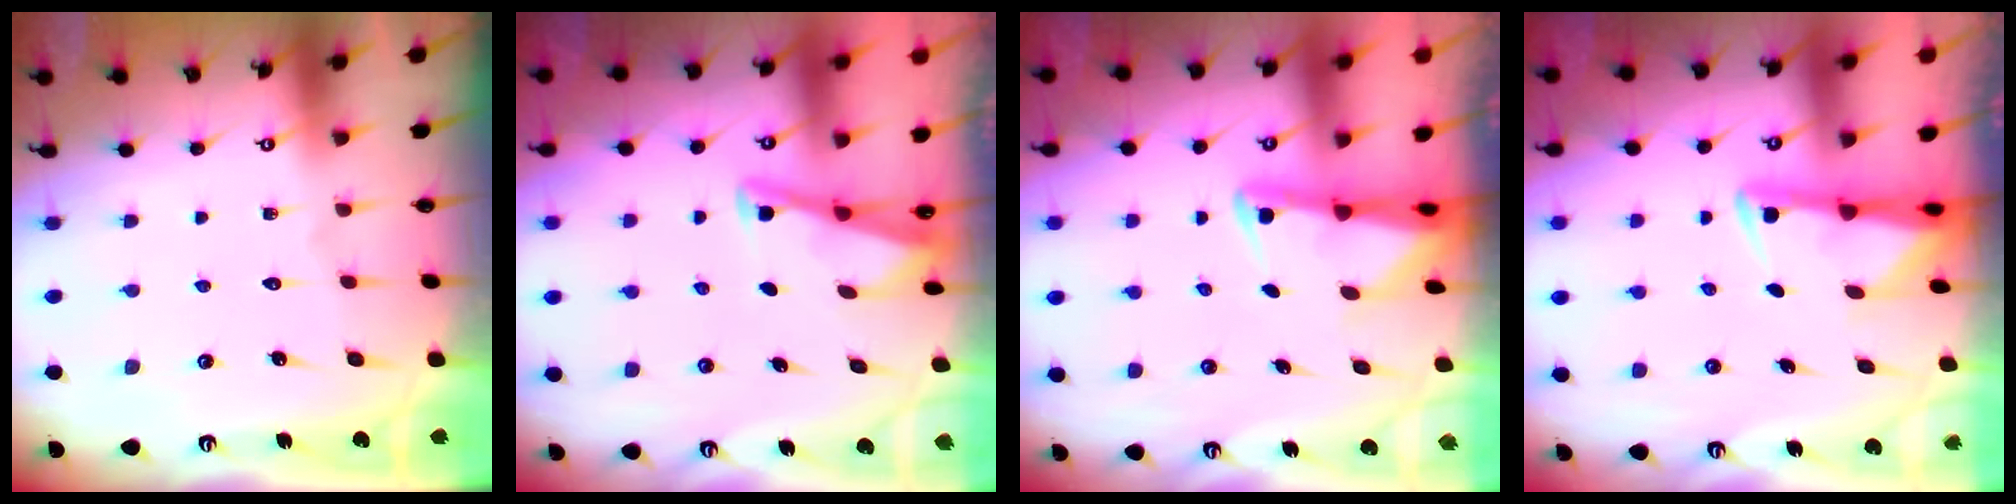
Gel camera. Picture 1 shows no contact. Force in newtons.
{"total": 3.0, "press": 3.0, "slide": 0.3}
{"total": 2.3, "press": 2.3, "slide": 0.5}
{"total": 3.0, "press": 2.9, "slide": 0.6}